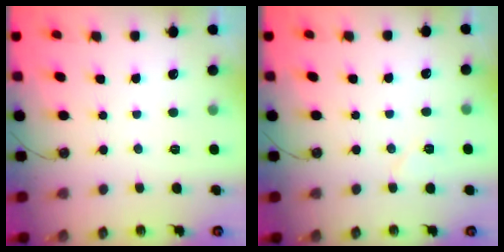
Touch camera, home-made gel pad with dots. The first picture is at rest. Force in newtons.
{"total": 5.5, "press": 5.3, "slide": 1.7}